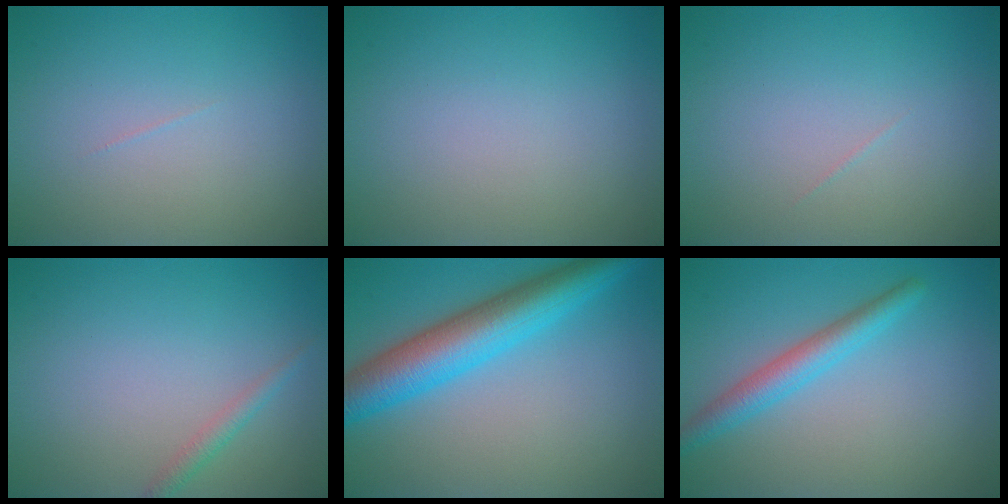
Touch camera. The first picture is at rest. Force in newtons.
{"total": 0.0}
{"total": 0.0}
{"total": 1.3, "press": 1.3, "slide": 0.0}
{"total": 7.7, "press": 7.7, "slide": 0.2}
{"total": 3.1, "press": 3.1, "slide": 0.1}